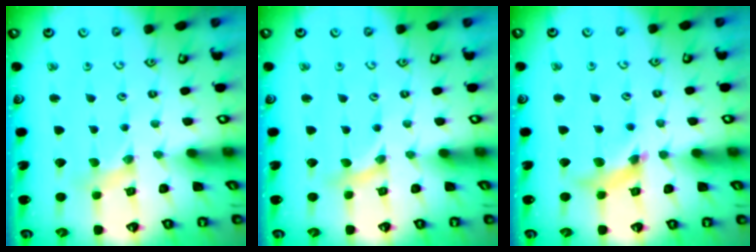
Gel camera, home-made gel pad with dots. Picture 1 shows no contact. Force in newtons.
{"total": 0.6, "press": 0.5, "slide": 0.1}
{"total": 8.5, "press": 8.4, "slide": 1.0}